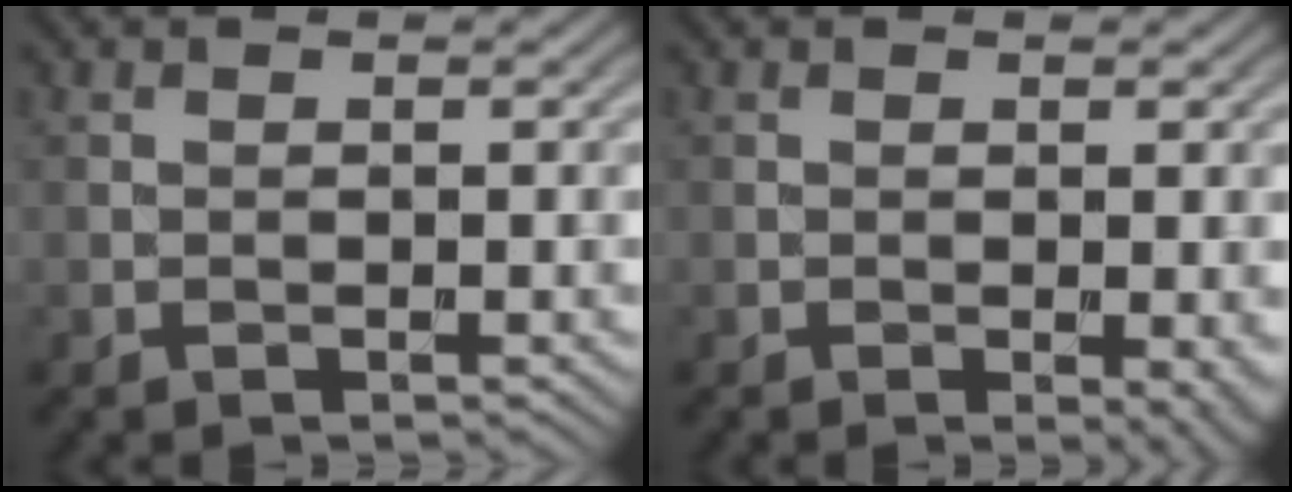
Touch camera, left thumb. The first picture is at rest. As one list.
[{"total": 1.4, "force": [-0.3, 0.3, 1.4], "torque": [-0.015, -0.005, -0.003]}]